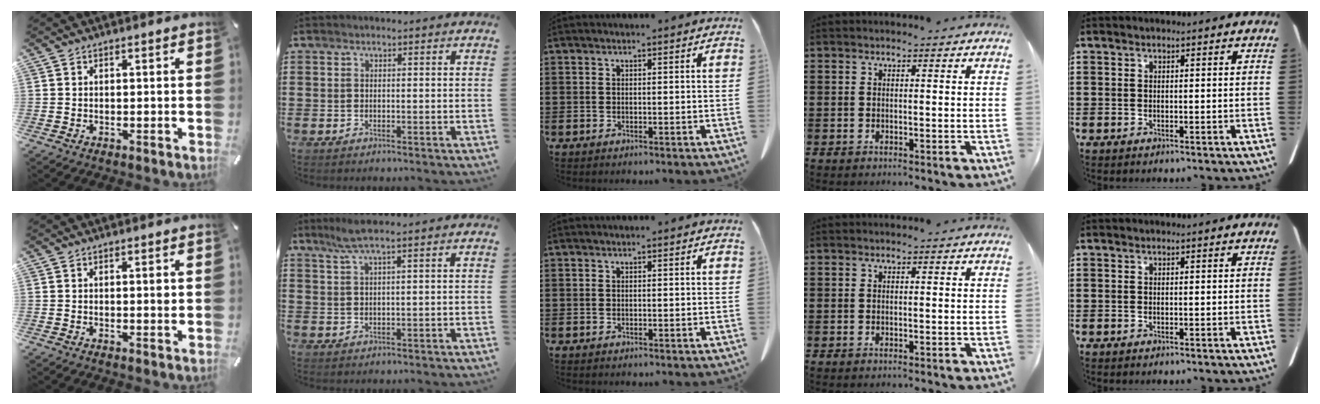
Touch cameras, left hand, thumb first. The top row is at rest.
{"thumb": {"total": 1.4, "force": [0.2, 0.3, 1.4], "torque": [-0.011, -0.005, -0.001]}, "index": {"total": 3.3, "force": [2.1, -0.2, 2.5], "torque": [-0.053, 0.002, 0.037]}}